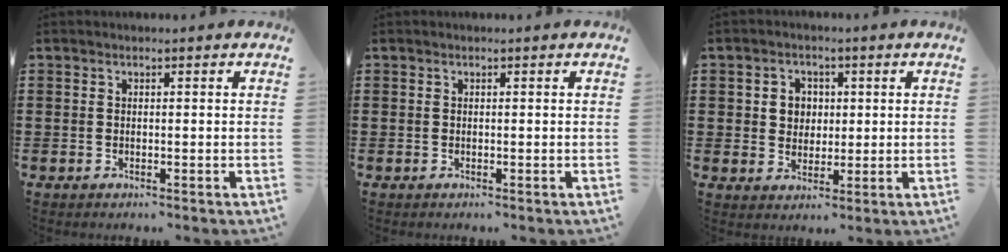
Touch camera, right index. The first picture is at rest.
{"total": 0.0}
{"total": 3.7, "force": [0.7, 3.4, 1.3], "torque": [-0.039, 0.012, 0.008]}